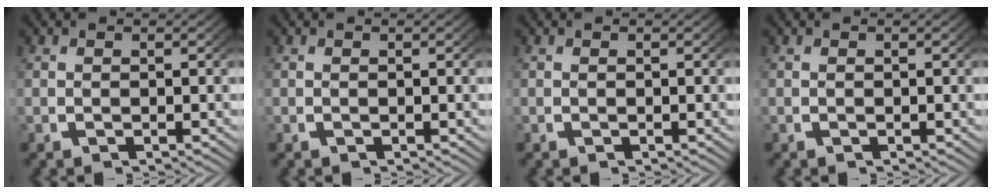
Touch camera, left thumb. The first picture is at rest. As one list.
[{"total": 0.0}, {"total": 0.0}, {"total": 0.0}]